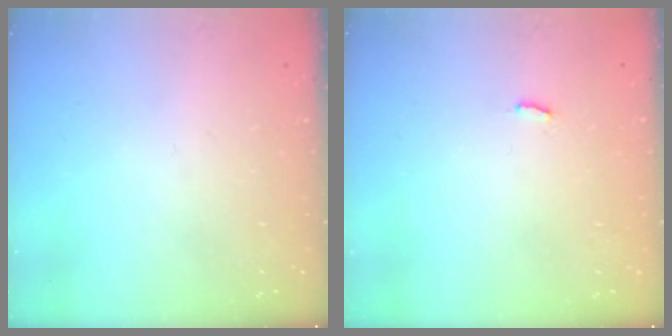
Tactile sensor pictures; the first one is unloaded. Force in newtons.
{"total": 2.2, "press": 2.2, "slide": 0.2}